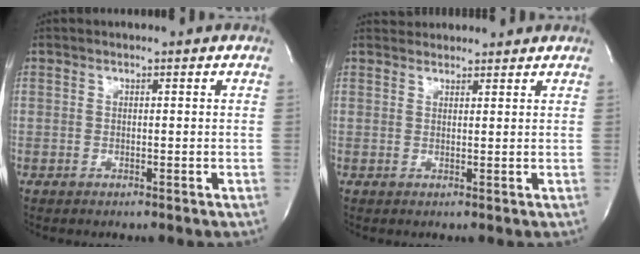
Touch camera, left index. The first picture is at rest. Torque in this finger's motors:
{"motor_torque": [0.35, -0.38, 0.15, 0.04]}